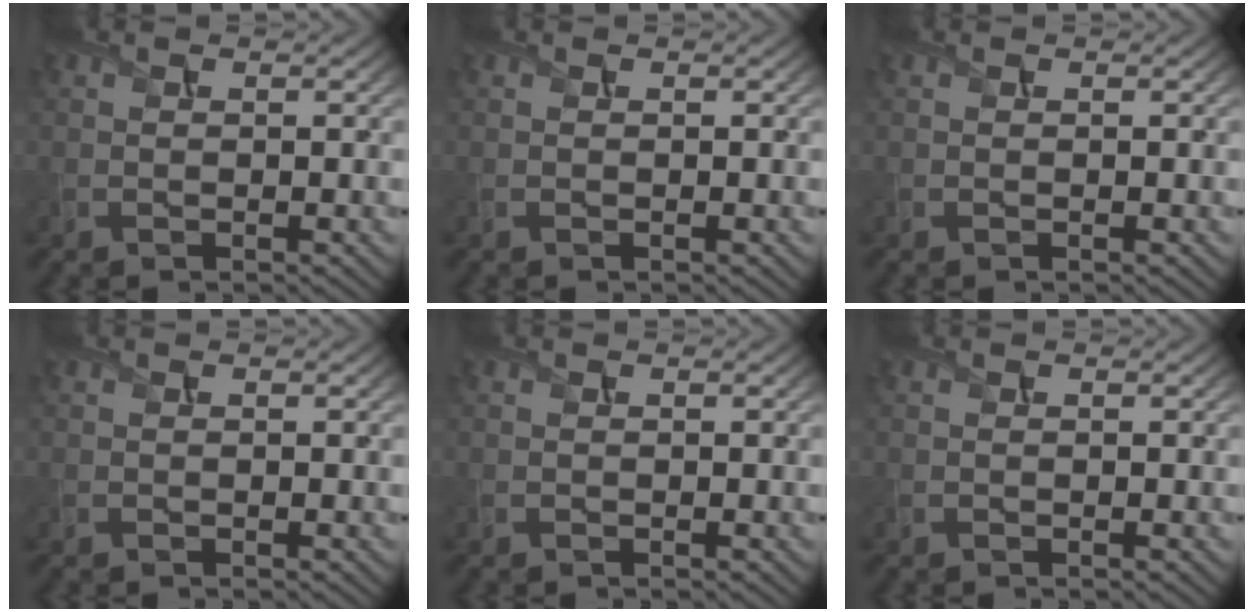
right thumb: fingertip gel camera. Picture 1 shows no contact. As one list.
[{"total": 0.0}, {"total": 0.0}, {"total": 0.0}, {"total": 0.0}, {"total": 0.0}]